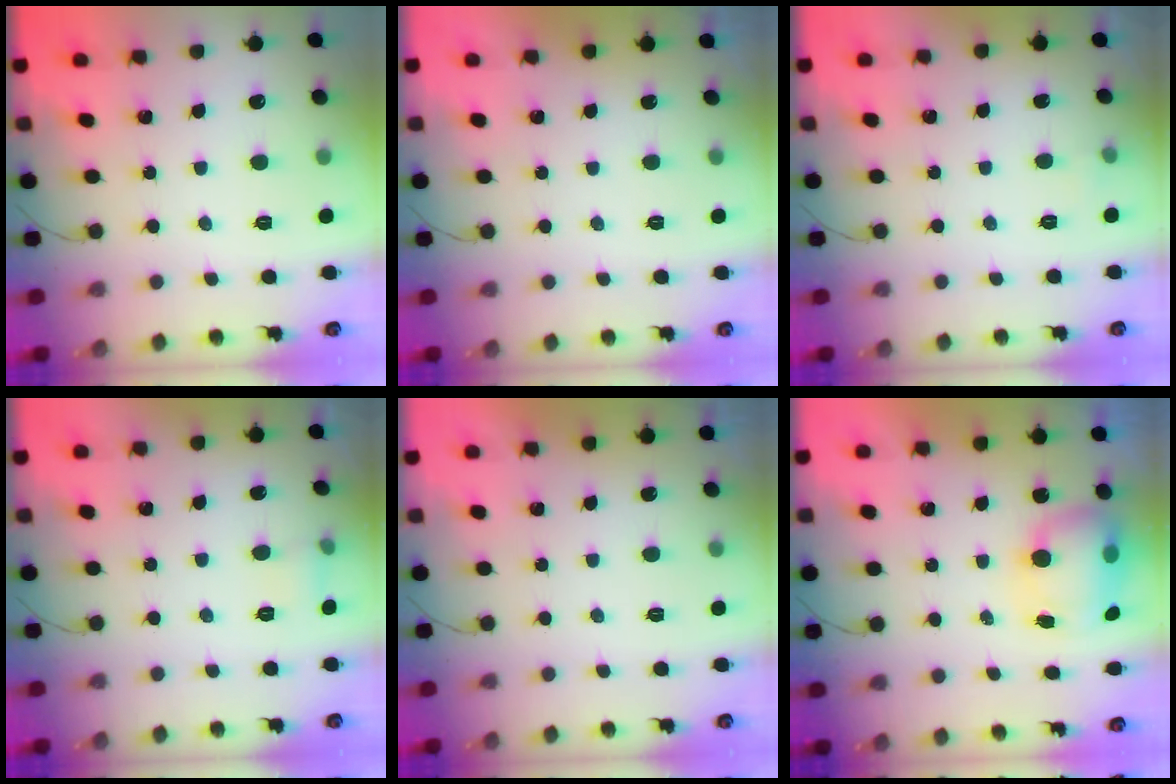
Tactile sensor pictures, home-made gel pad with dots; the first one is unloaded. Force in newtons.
{"total": 0.0}
{"total": 2.3, "press": 2.1, "slide": 0.9}
{"total": 4.4, "press": 4.1, "slide": 1.6}
{"total": 0.0}
{"total": 7.7, "press": 7.6, "slide": 1.3}